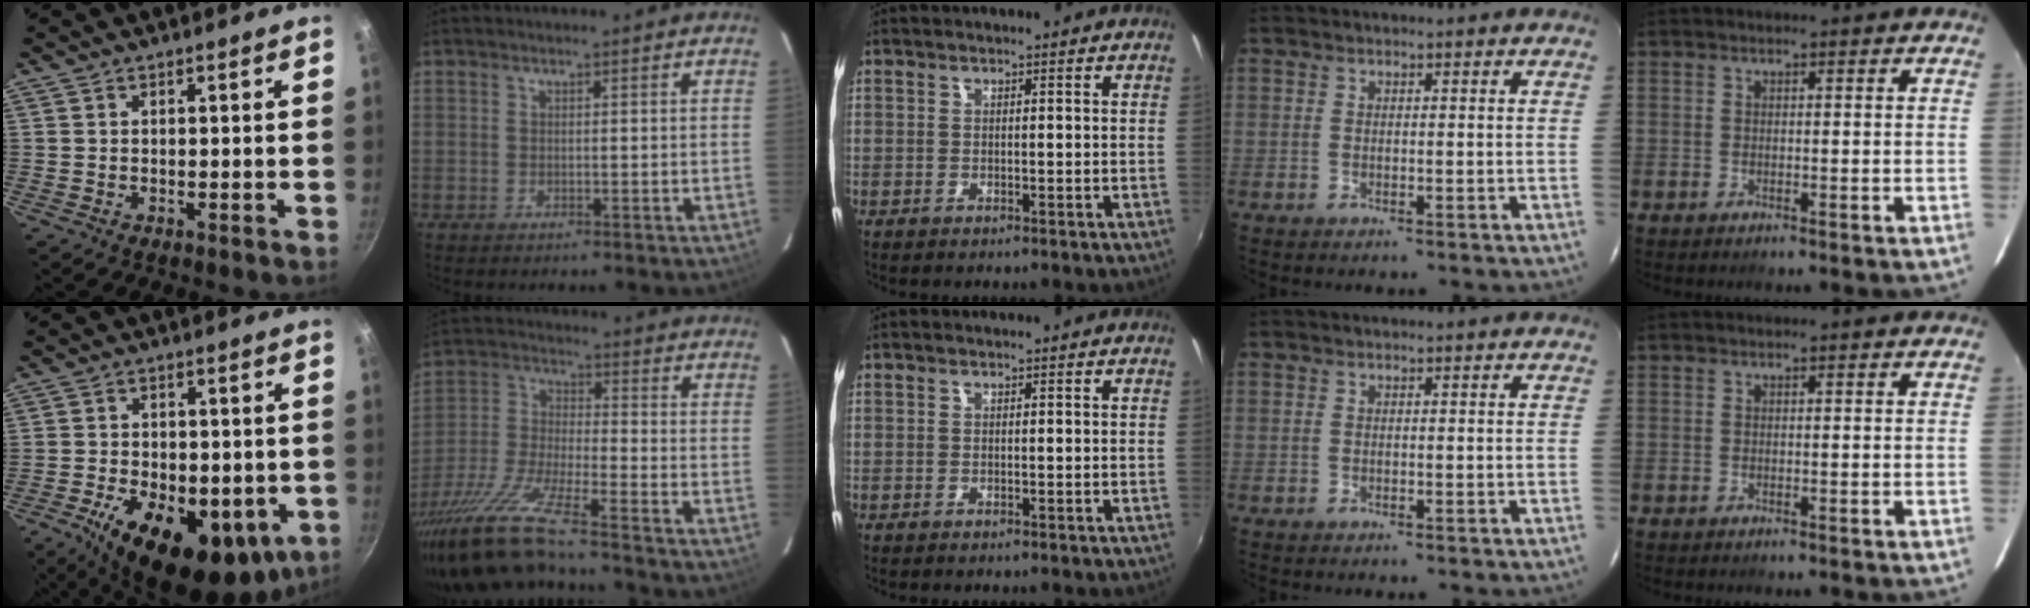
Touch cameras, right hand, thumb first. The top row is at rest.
{"thumb": {"total": 21.1, "force": [-7.3, 11.2, 16.3], "torque": [-0.234, -0.006, -0.097]}, "index": {"total": 16.0, "force": [-13.1, -0.1, 9.1], "torque": [-0.193, -0.037, -0.249]}}